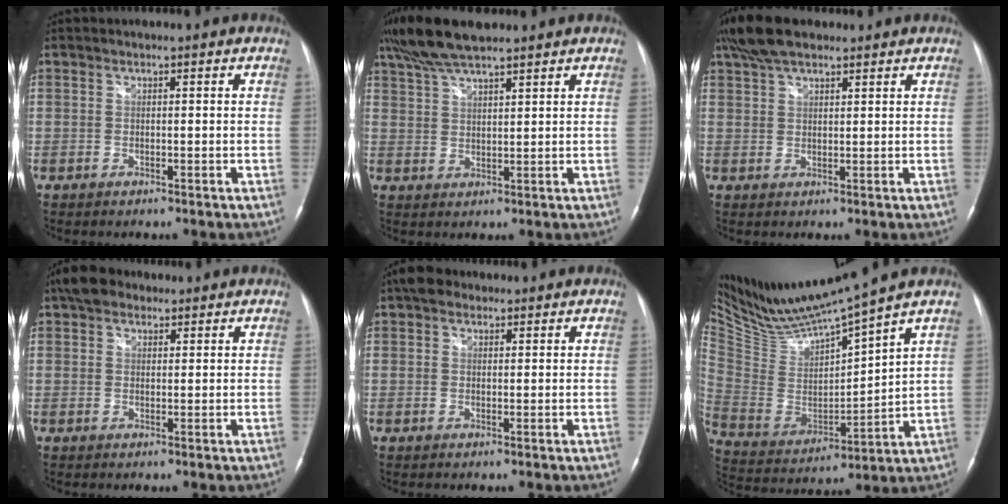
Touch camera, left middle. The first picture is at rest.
{"total": 9.0, "force": [7.3, 1.5, 4.9], "torque": [-0.098, 0.027, 0.134]}
{"total": 7.2, "force": [5.5, 2.5, 3.9], "torque": [-0.083, 0.025, 0.103]}
{"total": 5.8, "force": [4.1, 3.3, 2.3], "torque": [-0.046, 0.026, 0.075]}
{"total": 3.4, "force": [2.1, 2.3, 1.3], "torque": [-0.026, 0.020, 0.034]}
{"total": 14.1, "force": [13.0, -1.1, 5.2], "torque": [-0.112, -0.019, 0.258]}